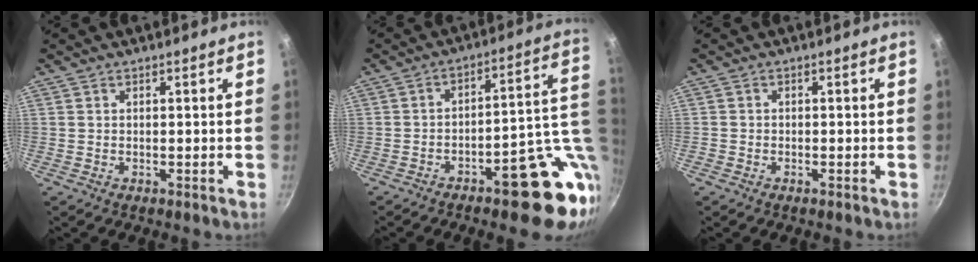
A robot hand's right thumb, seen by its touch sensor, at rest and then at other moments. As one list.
[{"total": 18.3, "force": [-5.6, 7.4, 15.8], "torque": [-0.137, 0.025, -0.068]}, {"total": 0.8, "force": [-0.6, 0.4, 0.3], "torque": [-0.012, 0.004, -0.013]}]